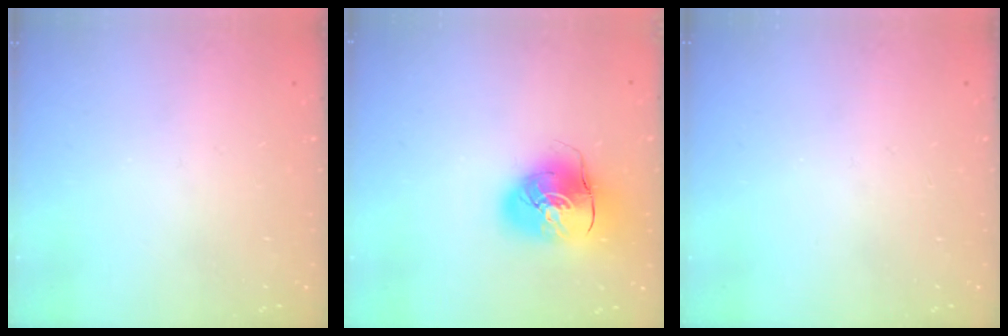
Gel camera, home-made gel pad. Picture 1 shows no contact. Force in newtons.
{"total": 11.4, "press": 11.3, "slide": 1.8}
{"total": 0.0}